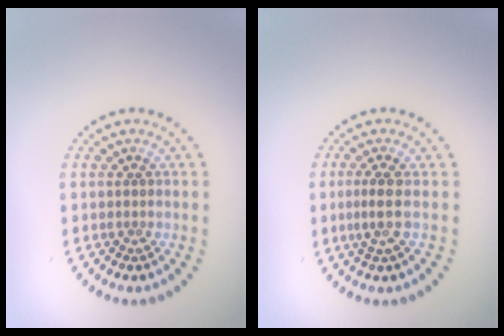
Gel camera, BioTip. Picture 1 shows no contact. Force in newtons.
{"total": 2.1, "press": 1.6, "slide": 1.4}